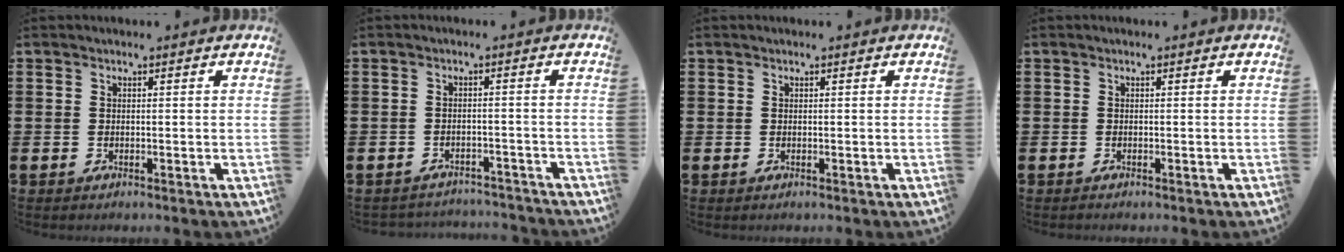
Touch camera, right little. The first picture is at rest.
{"total": 2.1, "force": [-2.0, 0.1, -0.1], "torque": [-0.005, 0.002, -0.045]}
{"total": 0.0}
{"total": 0.0}